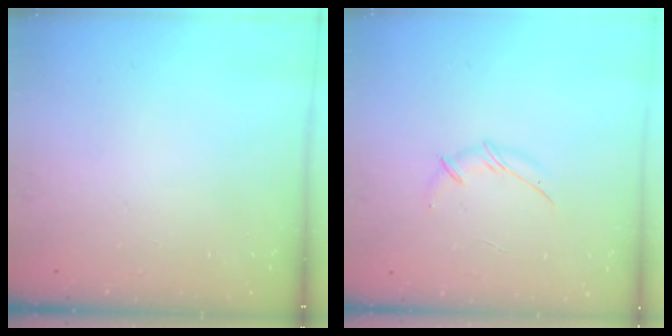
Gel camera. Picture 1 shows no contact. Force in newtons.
{"total": 4.8, "press": 4.7, "slide": 1.0}